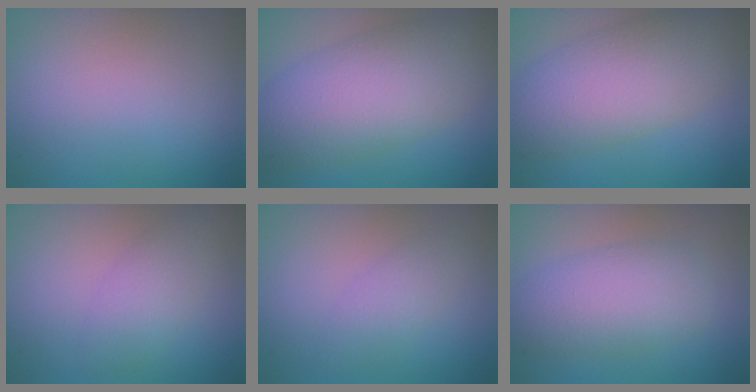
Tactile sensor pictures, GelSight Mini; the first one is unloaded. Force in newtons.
{"total": 8.6, "press": 8.6, "slide": 0.4}
{"total": 7.5, "press": 7.5, "slide": 0.3}
{"total": 2.9, "press": 2.9, "slide": 0.2}
{"total": 2.0, "press": 2.0, "slide": 0.1}
{"total": 5.6, "press": 5.6, "slide": 0.1}